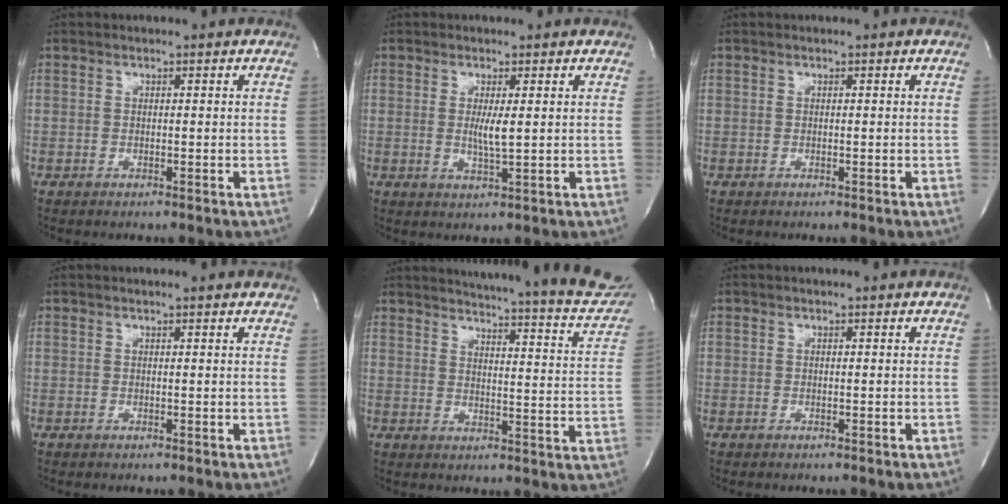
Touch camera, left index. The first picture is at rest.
{"total": 2.9, "force": [0.2, 0.1, 2.9], "torque": [-0.061, -0.011, 0.006]}
{"total": 0.0}
{"total": 2.2, "force": [2.0, 0.0, 0.8], "torque": [-0.017, 0.006, 0.016]}
{"total": 24.3, "force": [22.5, 2.3, 9.1], "torque": [-0.124, -0.089, 0.251]}
{"total": 0.0}